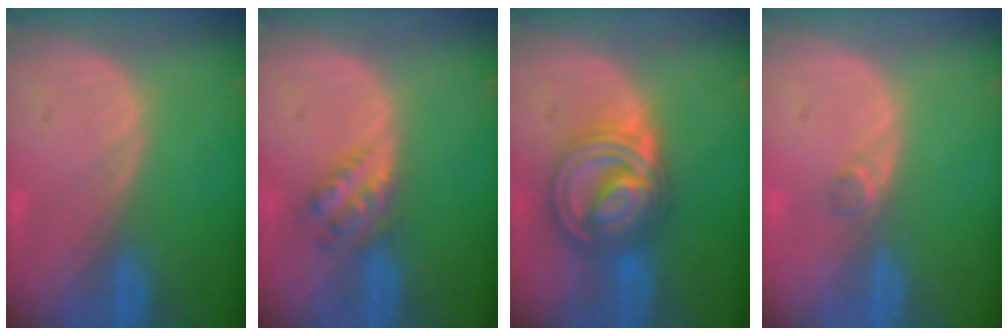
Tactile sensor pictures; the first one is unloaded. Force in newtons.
{"total": 4.5, "press": 4.0, "slide": 2.0}
{"total": 9.3, "press": 9.3, "slide": 0.7}
{"total": 1.3, "press": 1.1, "slide": 0.7}